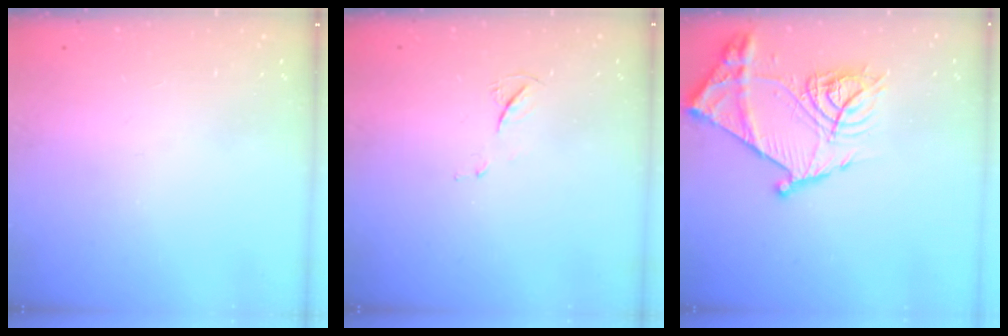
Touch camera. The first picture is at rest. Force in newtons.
{"total": 4.5, "press": 4.5, "slide": 0.6}
{"total": 20.4, "press": 20.3, "slide": 2.0}